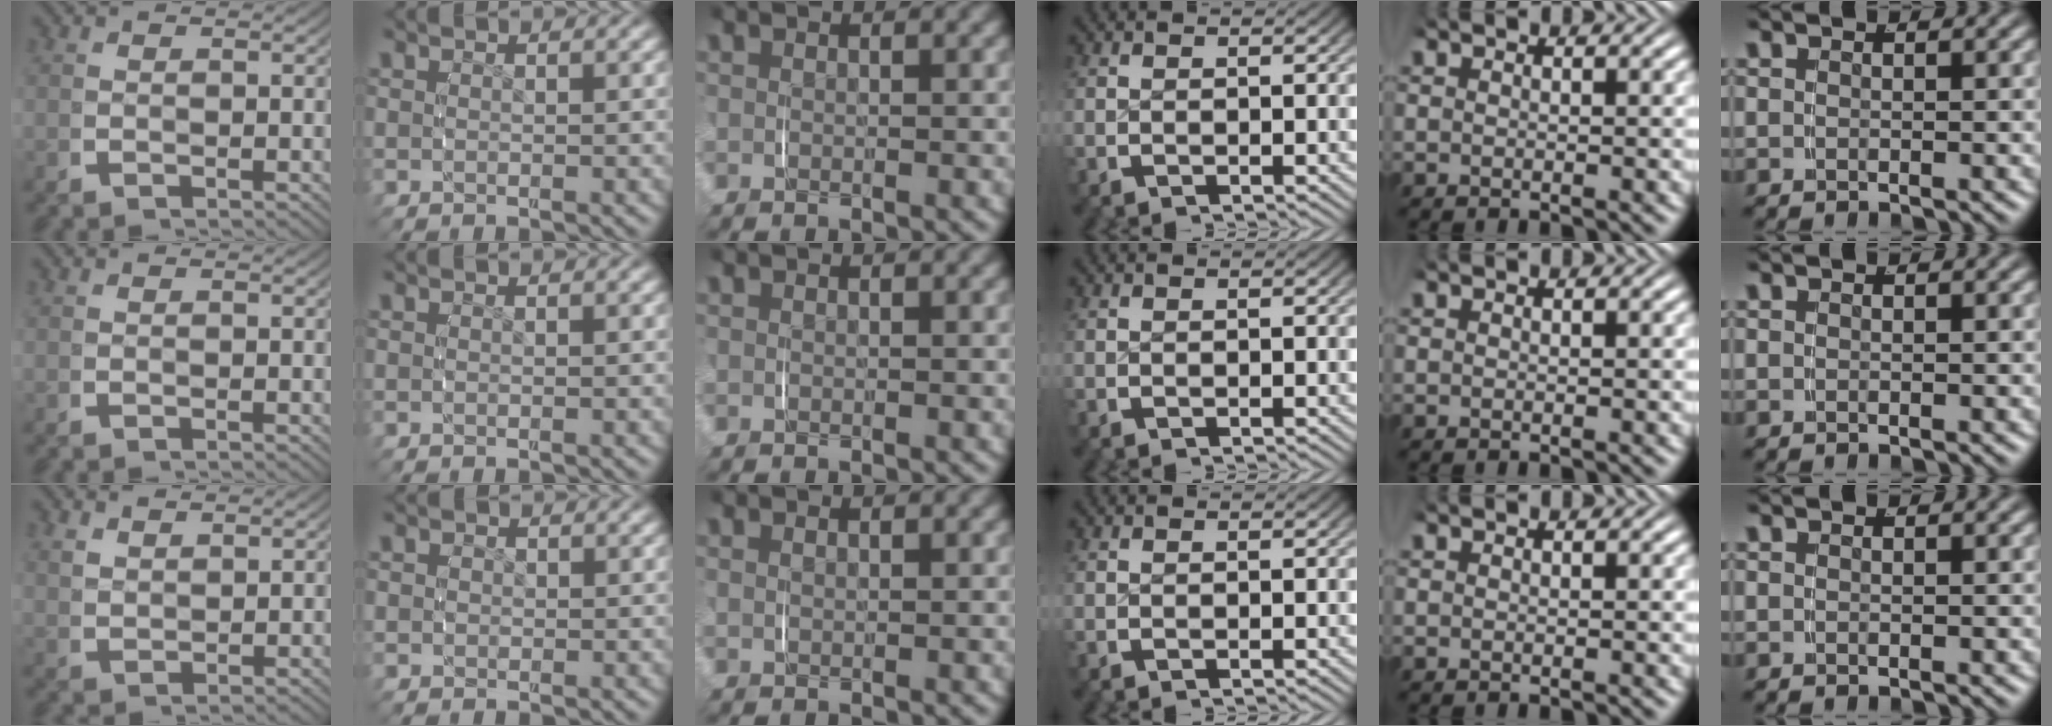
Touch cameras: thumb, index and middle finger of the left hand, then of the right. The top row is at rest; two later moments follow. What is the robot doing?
{"motion": "lift_and_place", "object": "scarf"}